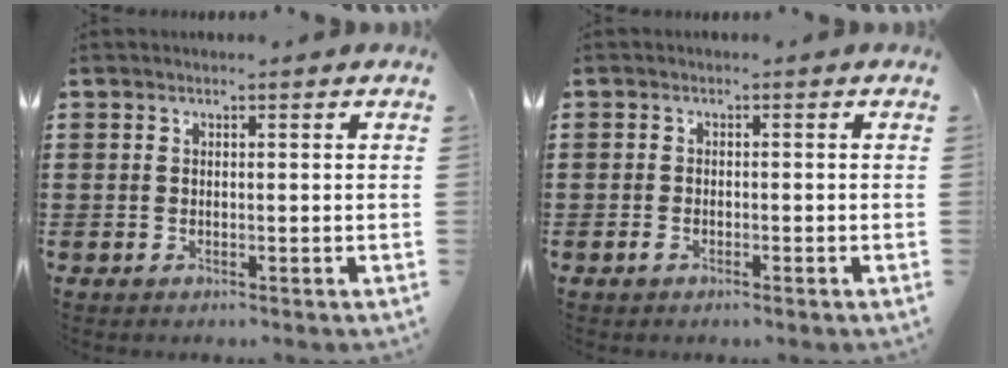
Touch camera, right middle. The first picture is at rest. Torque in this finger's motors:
{"motor_torque": [0.01, 0.00, 0.01, -0.01]}